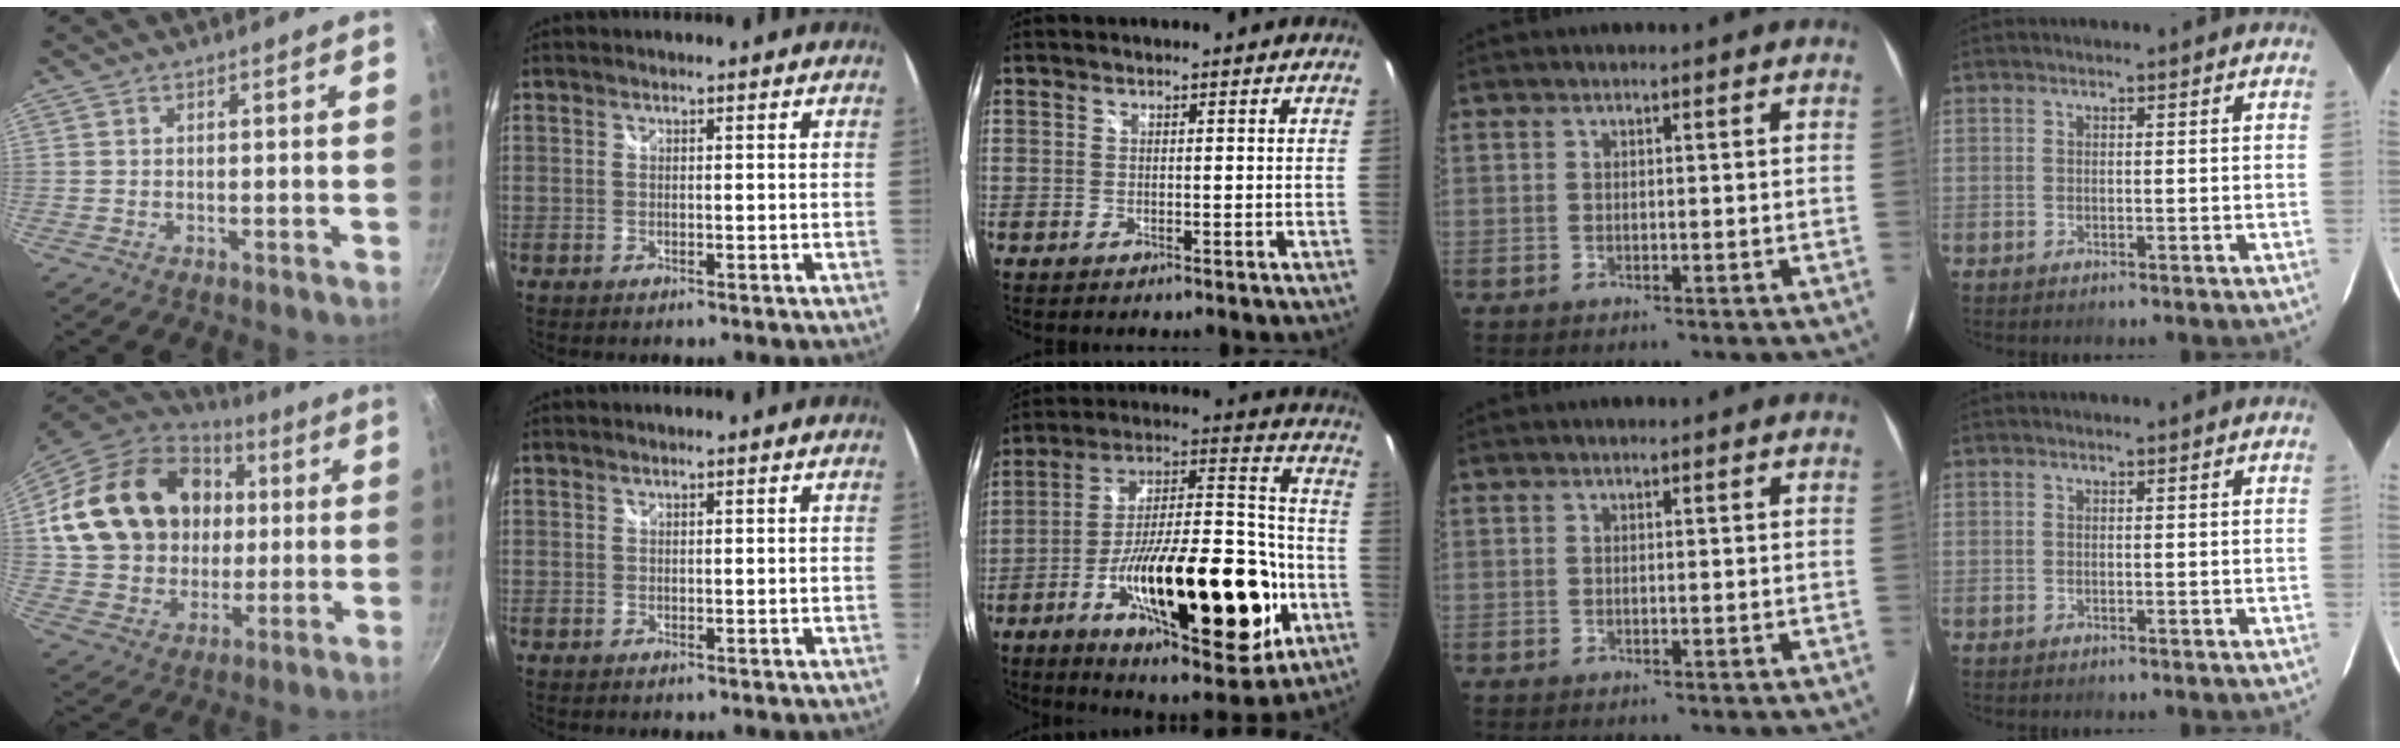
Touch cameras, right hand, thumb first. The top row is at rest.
{"thumb": {"total": 25.0, "force": [4.3, 20.1, 14.2], "torque": [-0.238, 0.022, 0.088]}, "middle": {"total": 29.0, "force": [-10.5, 9.9, 25.2], "torque": [-0.395, -0.006, -0.160]}}